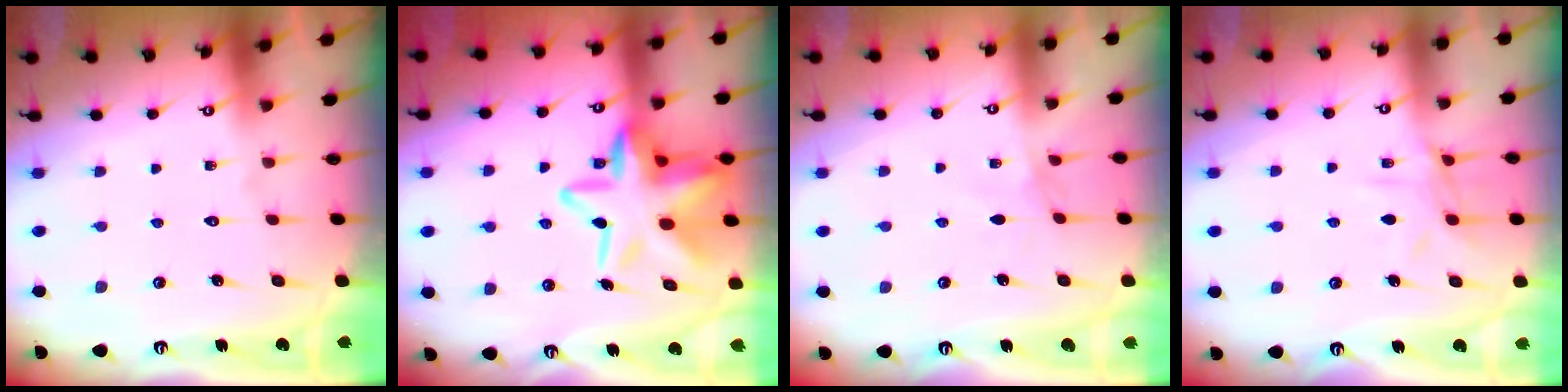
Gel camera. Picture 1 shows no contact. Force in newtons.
{"total": 17.9, "press": 17.8, "slide": 2.1}
{"total": 1.2, "press": 1.1, "slide": 0.4}
{"total": 7.9, "press": 7.9, "slide": 0.5}